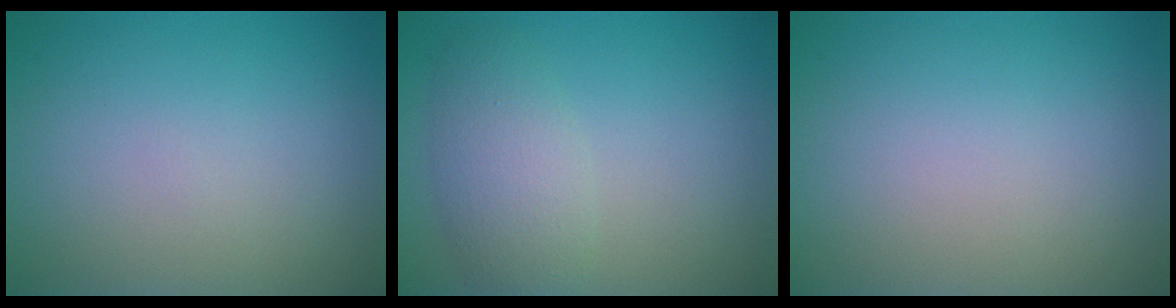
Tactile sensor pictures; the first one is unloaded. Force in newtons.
{"total": 3.5, "press": 3.5, "slide": 0.1}
{"total": 0.0}